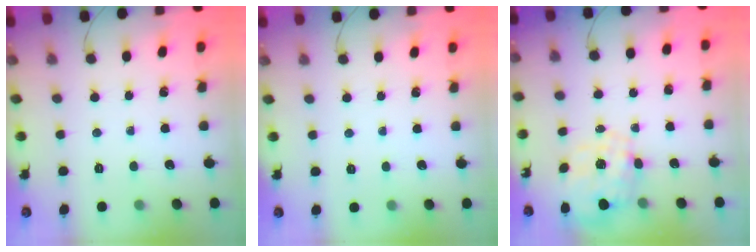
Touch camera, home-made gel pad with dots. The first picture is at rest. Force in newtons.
{"total": 4.6, "press": 4.4, "slide": 1.5}
{"total": 2.4, "press": 2.2, "slide": 1.0}